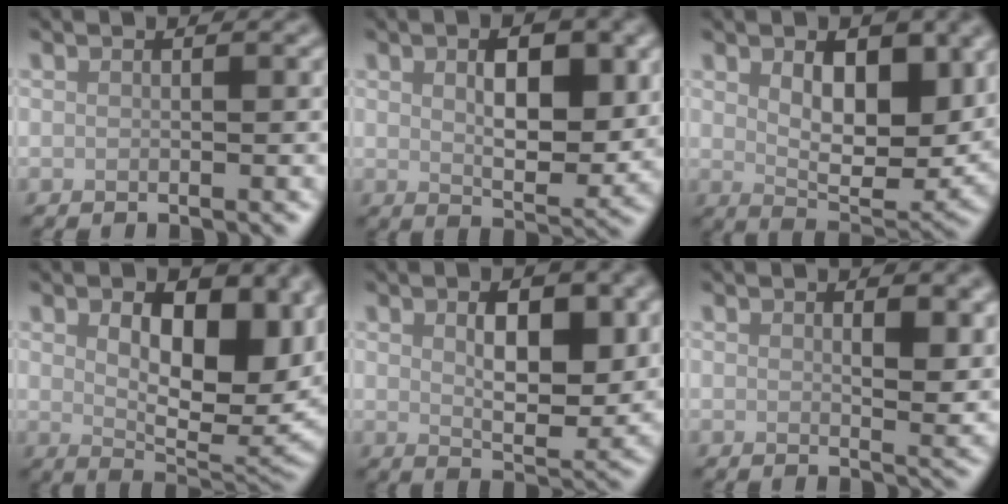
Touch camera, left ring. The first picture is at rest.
{"total": 6.2, "force": [1.4, 3.1, 5.2], "torque": [-0.076, -0.005, 0.028]}
{"total": 7.4, "force": [1.8, 4.1, 5.9], "torque": [-0.094, -0.017, 0.034]}
{"total": 10.8, "force": [2.3, 5.8, 8.7], "torque": [-0.125, -0.015, 0.045]}
{"total": 5.9, "force": [1.3, 2.9, 5.0], "torque": [-0.074, -0.006, 0.027]}
{"total": 3.6, "force": [1.4, 1.3, 3.1], "torque": [-0.041, -0.008, 0.025]}